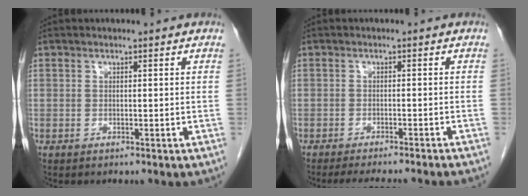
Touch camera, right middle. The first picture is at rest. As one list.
[{"total": 10.2, "force": [-9.2, 0.0, 4.4], "torque": [-0.041, -0.017, -0.116]}]